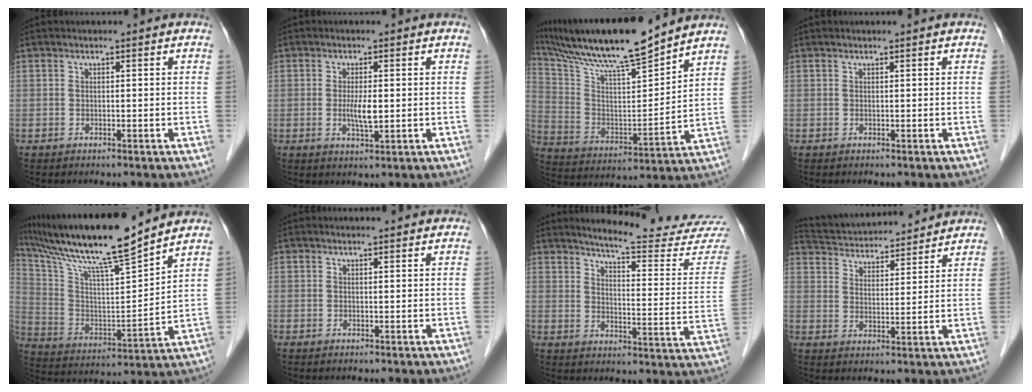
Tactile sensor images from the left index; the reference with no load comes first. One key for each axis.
{"total": 3.1, "fx": -0.3, "fy": 0.6, "fz": 3.1, "tx": -0.061, "ty": -0.008, "tz": -0.003}
{"total": 18.1, "fx": 15.6, "fy": 0.1, "fz": 9.2, "tx": -0.172, "ty": 0.005, "tz": 0.273}
{"total": 0.0}
{"total": 18.8, "fx": 15.8, "fy": -0.4, "fz": 10.3, "tx": -0.192, "ty": 0.000, "tz": 0.273}
{"total": 1.9, "fx": 1.8, "fy": 0.1, "fz": 0.4, "tx": -0.009, "ty": 0.005, "tz": 0.020}
{"total": 20.0, "fx": 19.1, "fy": -0.2, "fz": 5.7, "tx": -0.077, "ty": -0.120, "tz": 0.223}
{"total": 15.3, "fx": 14.5, "fy": 2.5, "fz": 4.1, "tx": -0.074, "ty": 0.028, "tz": 0.225}